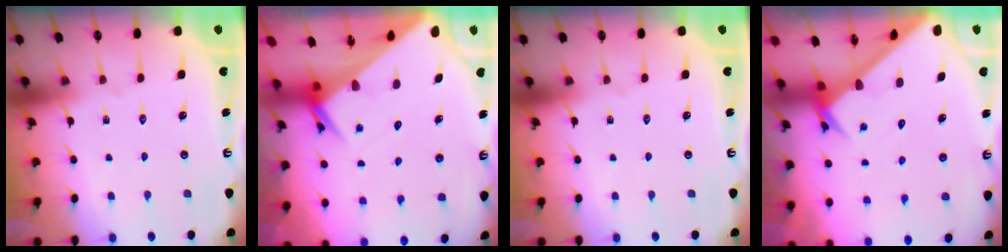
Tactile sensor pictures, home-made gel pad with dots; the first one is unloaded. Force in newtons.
{"total": 4.9, "press": 4.9, "slide": 0.4}
{"total": 0.0}
{"total": 2.7, "press": 2.7, "slide": 0.1}